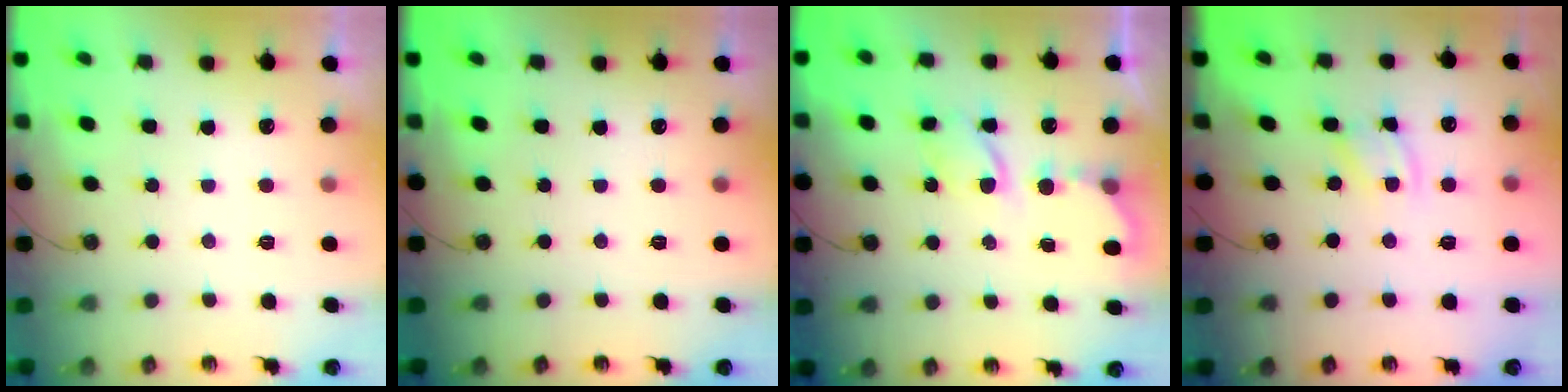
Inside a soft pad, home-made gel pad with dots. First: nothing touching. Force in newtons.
{"total": 0.0}
{"total": 6.2, "press": 6.2, "slide": 0.2}
{"total": 3.4, "press": 3.4, "slide": 0.2}